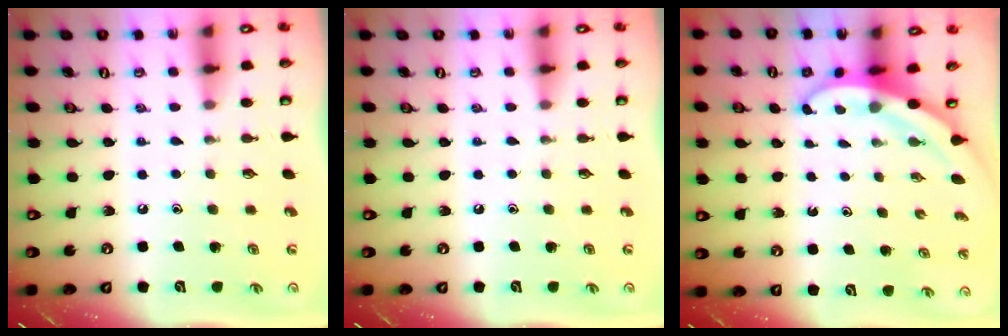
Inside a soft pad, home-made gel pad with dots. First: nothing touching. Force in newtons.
{"total": 0.0}
{"total": 3.3, "press": 3.3, "slide": 0.0}